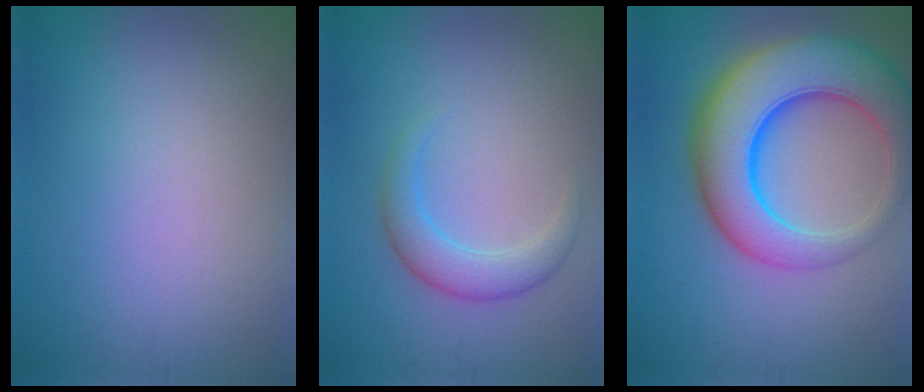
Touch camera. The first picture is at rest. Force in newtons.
{"total": 3.0, "press": 3.0, "slide": 0.1}
{"total": 11.2, "press": 11.1, "slide": 0.5}